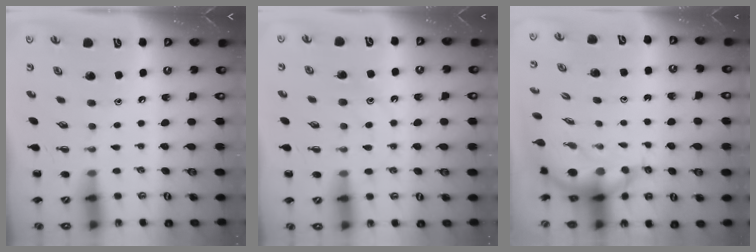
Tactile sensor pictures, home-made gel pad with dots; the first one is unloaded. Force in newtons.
{"total": 12.3, "press": 12.2, "slide": 1.0}
{"total": 7.0, "press": 6.9, "slide": 1.3}